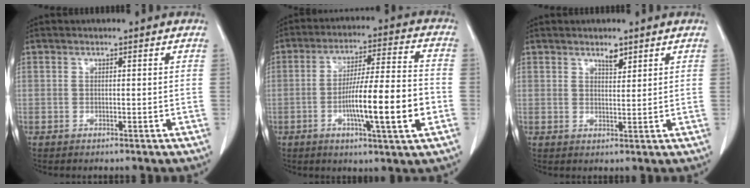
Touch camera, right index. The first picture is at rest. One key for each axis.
{"total": 13.9, "fx": -3.7, "fy": 0.7, "fz": 13.3, "tx": -0.223, "ty": 0.001, "tz": -0.062}
{"total": 2.1, "fx": 1.6, "fy": 0.7, "fz": 1.1, "tx": -0.020, "ty": -0.005, "tz": 0.028}